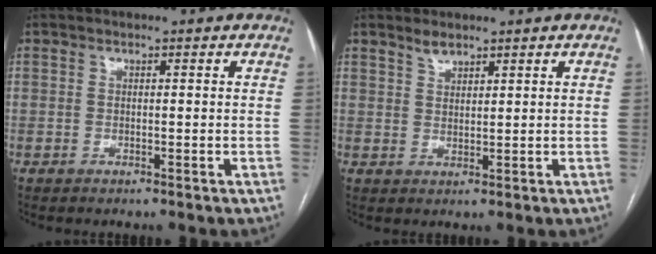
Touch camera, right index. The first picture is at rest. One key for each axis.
{"total": 2.2, "fx": 1.9, "fy": 0.8, "fz": 0.7, "tx": -0.011, "ty": 0.000, "tz": 0.037}